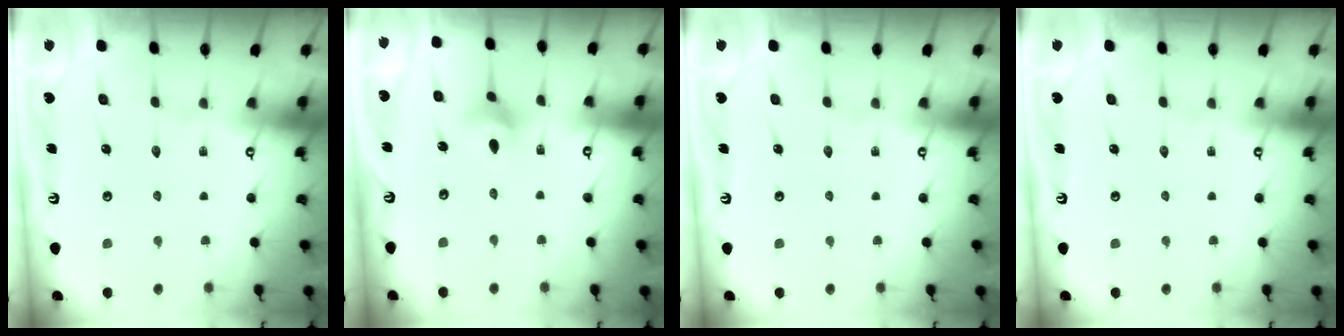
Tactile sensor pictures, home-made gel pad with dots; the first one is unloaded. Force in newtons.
{"total": 3.8, "press": 3.6, "slide": 1.1}
{"total": 0.0}
{"total": 0.0}